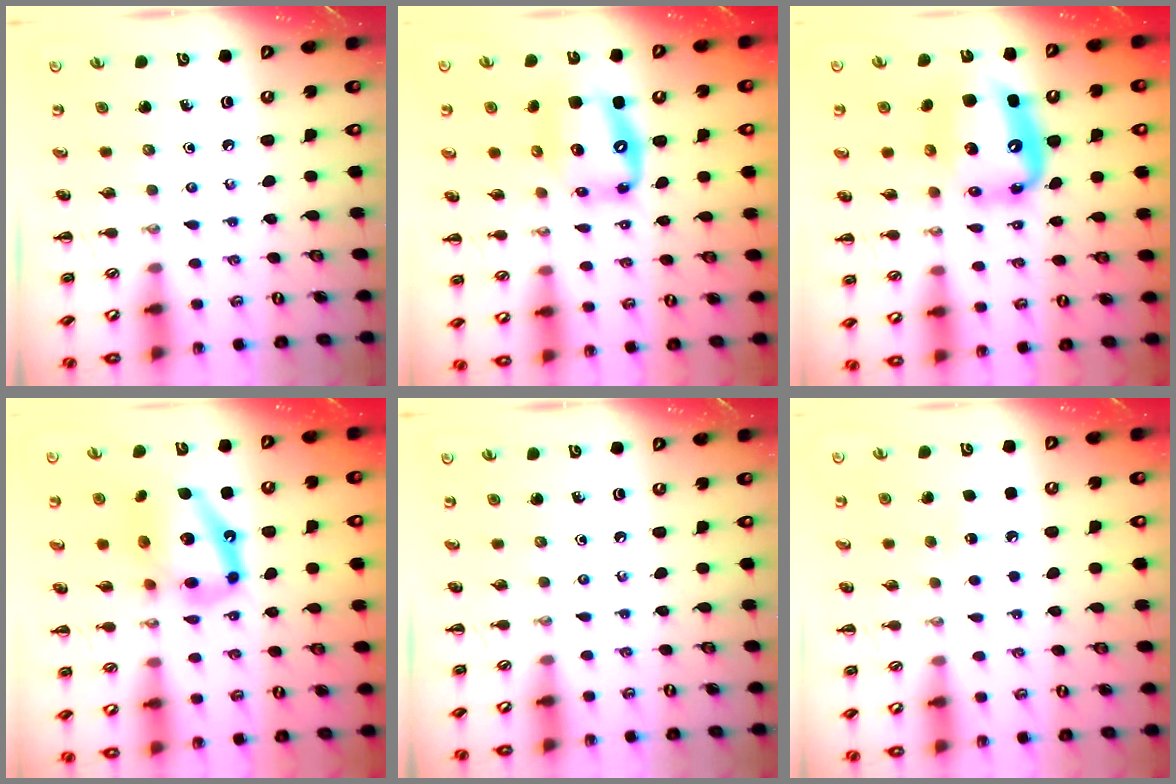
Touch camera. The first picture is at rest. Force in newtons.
{"total": 13.2, "press": 12.7, "slide": 3.6}
{"total": 12.2, "press": 11.8, "slide": 3.1}
{"total": 16.1, "press": 15.7, "slide": 3.4}
{"total": 0.0}
{"total": 5.9, "press": 5.8, "slide": 1.4}